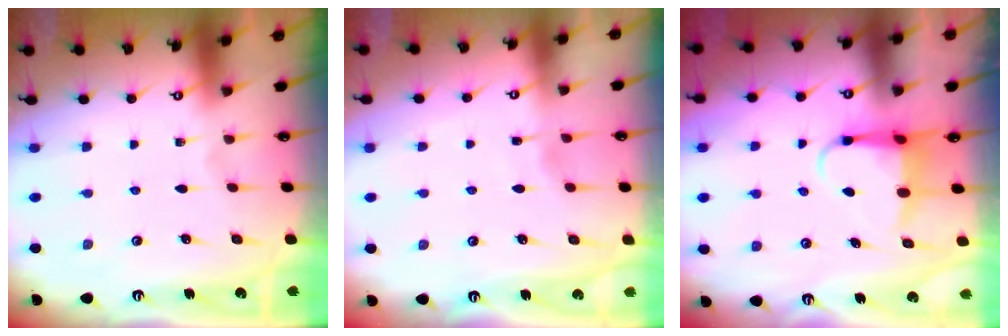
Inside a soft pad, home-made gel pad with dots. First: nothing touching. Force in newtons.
{"total": 2.7, "press": 2.7, "slide": 0.3}
{"total": 4.7, "press": 4.6, "slide": 0.5}